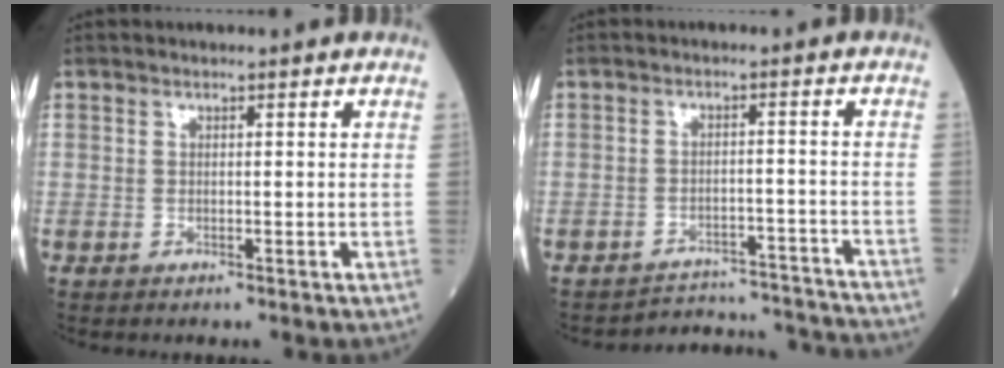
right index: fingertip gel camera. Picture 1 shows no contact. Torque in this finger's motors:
{"motor_torque": [-0.08, 0.06, -0.14, -0.04]}